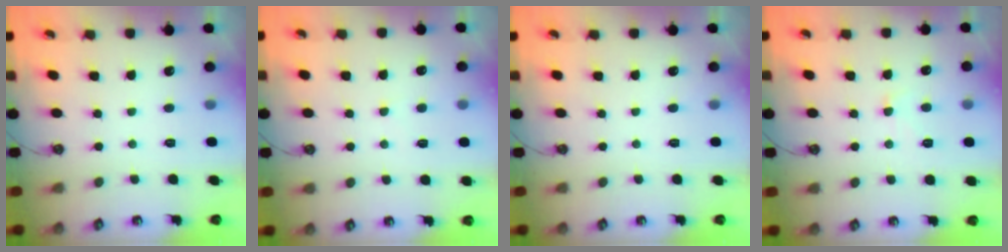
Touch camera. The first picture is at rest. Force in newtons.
{"total": 2.5, "press": 2.3, "slide": 0.8}
{"total": 0.0}
{"total": 0.9, "press": 0.8, "slide": 0.4}